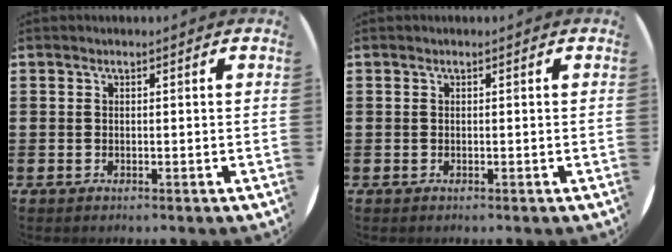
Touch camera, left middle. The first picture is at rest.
{"total": 0.0}